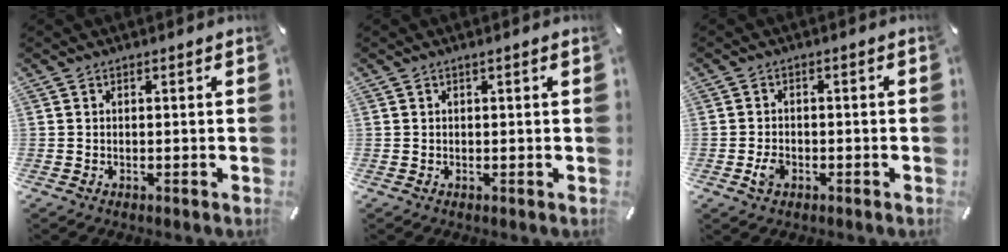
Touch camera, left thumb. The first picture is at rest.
{"total": 1.2, "force": [0.3, 0.2, 1.1], "torque": [-0.020, 0.000, 0.004]}
{"total": 3.3, "force": [-1.2, 2.4, 1.9], "torque": [-0.045, 0.001, -0.024]}